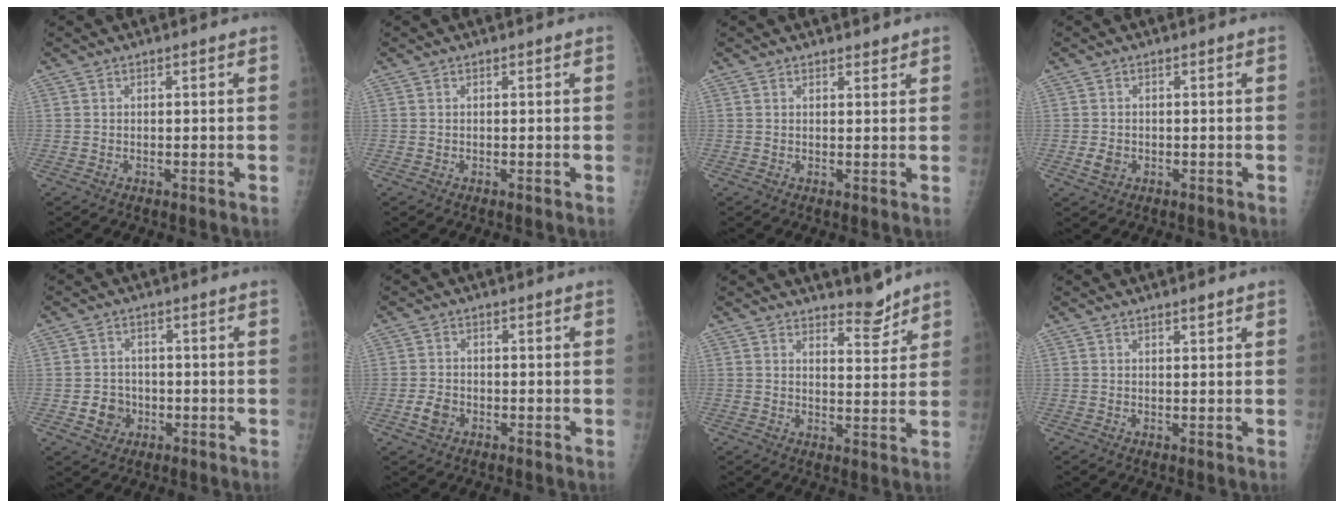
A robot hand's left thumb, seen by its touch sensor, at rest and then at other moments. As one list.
[{"total": 0.0}, {"total": 1.4, "force": [1.3, 0.5, 0.2], "torque": [0.006, -0.010, 0.017]}, {"total": 2.2, "force": [-0.5, 1.8, 1.2], "torque": [-0.018, 0.000, -0.005]}, {"total": 4.4, "force": [-1.2, 4.0, 1.4], "torque": [-0.003, 0.008, -0.016]}, {"total": 3.0, "force": [-1.2, 2.3, 1.6], "torque": [-0.025, 0.005, -0.020]}, {"total": 4.4, "force": [4.1, 1.2, 1.1], "torque": [0.000, -0.039, 0.065]}, {"total": 1.1, "force": [0.9, 0.2, 0.7], "torque": [-0.008, -0.006, 0.016]}]